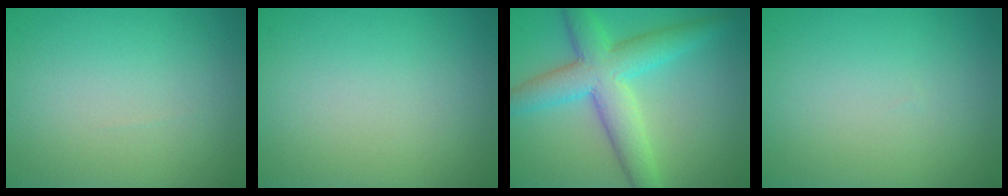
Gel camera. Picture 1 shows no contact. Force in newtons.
{"total": 0.0}
{"total": 6.7, "press": 6.7, "slide": 0.2}
{"total": 0.0}